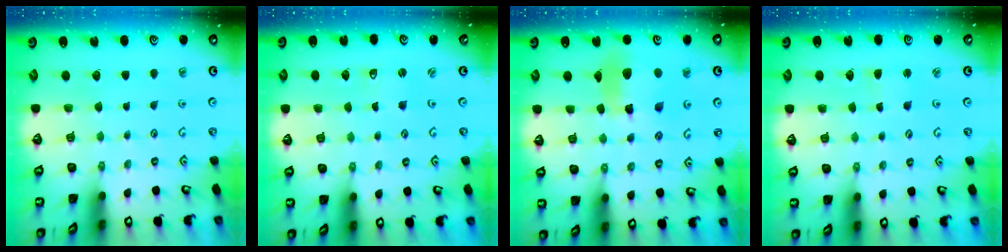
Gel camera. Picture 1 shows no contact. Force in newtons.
{"total": 1.9, "press": 1.8, "slide": 0.4}
{"total": 12.1, "press": 12.0, "slide": 1.5}
{"total": 2.1, "press": 2.1, "slide": 0.2}